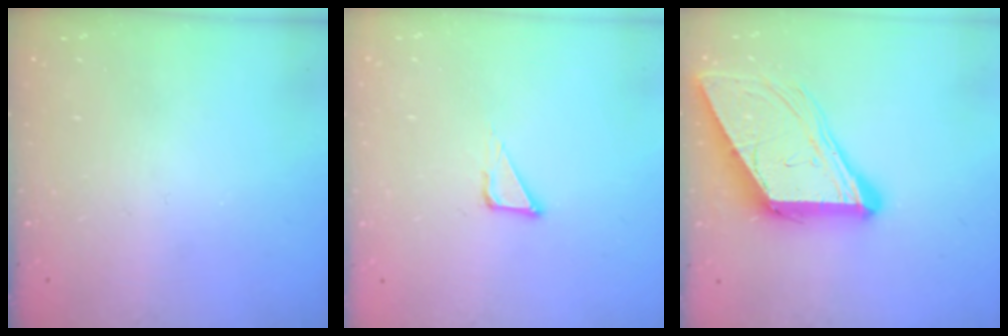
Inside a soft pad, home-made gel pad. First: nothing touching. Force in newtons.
{"total": 3.6, "press": 3.6, "slide": 0.3}
{"total": 11.5, "press": 11.4, "slide": 1.1}